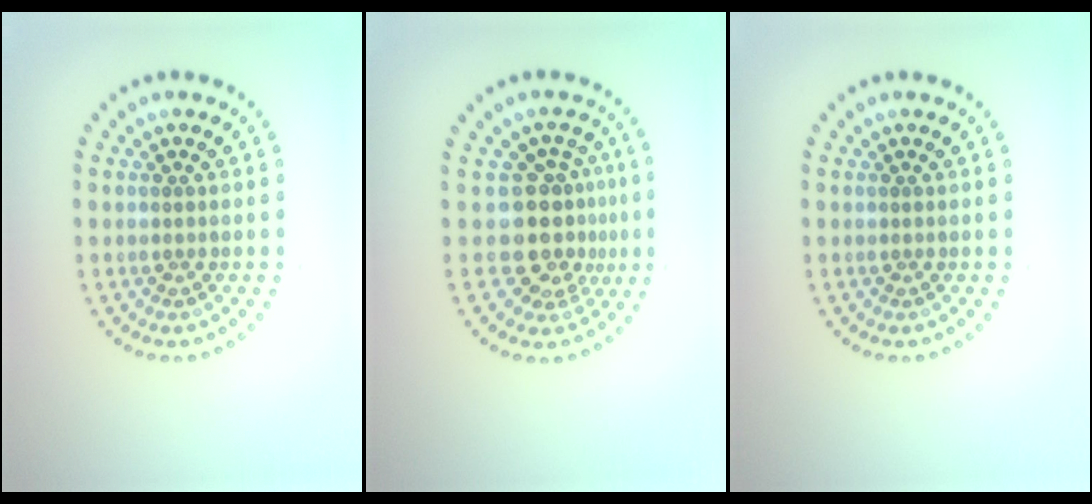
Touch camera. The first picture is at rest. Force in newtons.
{"total": 4.2, "press": 3.4, "slide": 2.5}
{"total": 0.0}